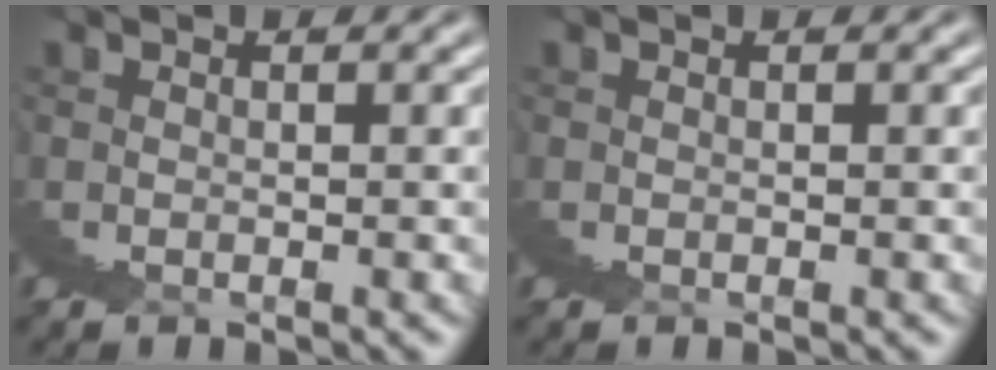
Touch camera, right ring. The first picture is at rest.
{"total": 0.0}